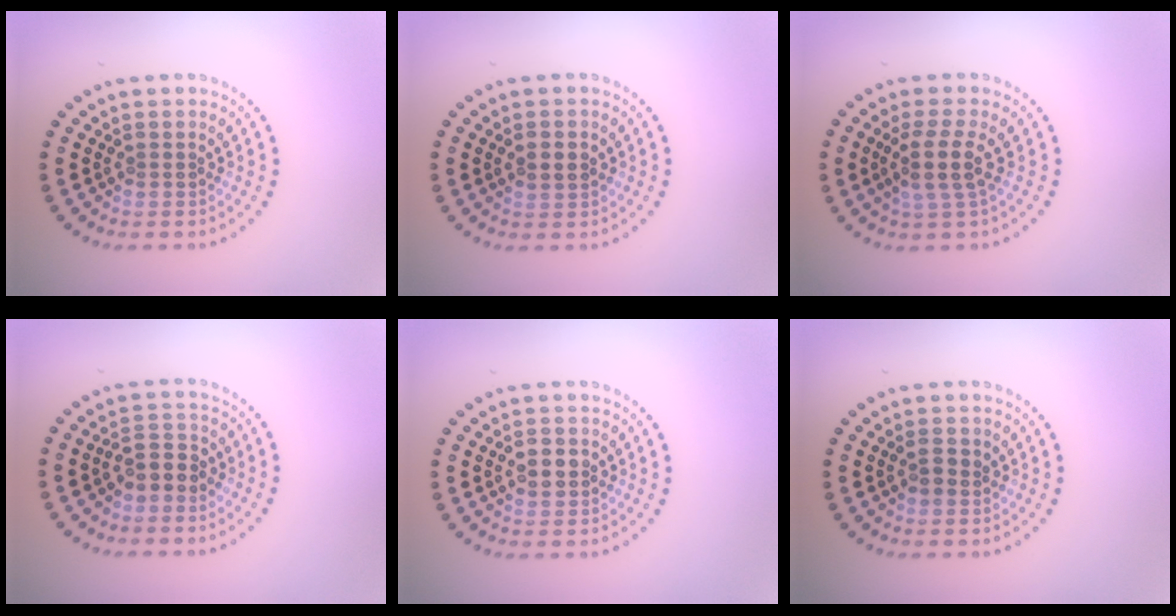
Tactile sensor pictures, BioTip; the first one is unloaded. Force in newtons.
{"total": 1.6, "press": 1.6, "slide": 0.3}
{"total": 2.8, "press": 2.2, "slide": 1.8}
{"total": 2.5, "press": 2.3, "slide": 0.9}
{"total": 2.4, "press": 2.4, "slide": 0.1}
{"total": 1.5, "press": 1.5, "slide": 0.1}